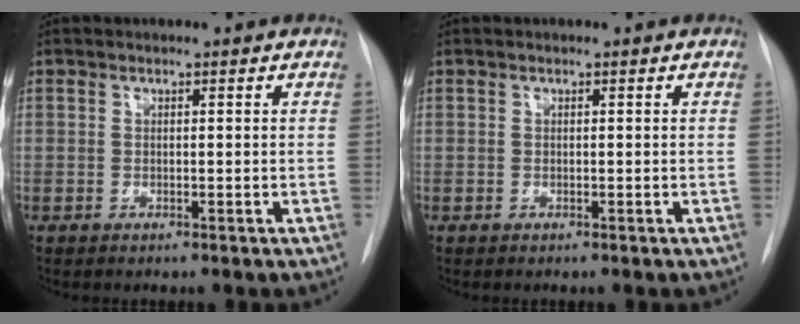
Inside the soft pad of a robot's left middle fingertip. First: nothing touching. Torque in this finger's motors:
{"motor_torque": [1.08, -1.06, 0.26, 0.02]}